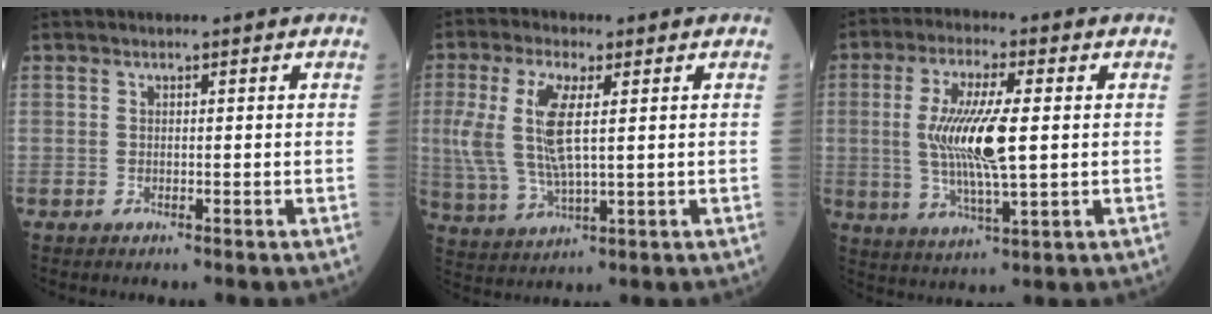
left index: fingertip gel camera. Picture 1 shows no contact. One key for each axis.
{"total": 9.9, "fx": 1.8, "fy": 2.9, "fz": 9.3, "tx": -0.222, "ty": 0.004, "tz": 0.043}
{"total": 11.3, "fx": 0.7, "fy": 1.8, "fz": 11.1, "tx": -0.230, "ty": -0.001, "tz": 0.019}